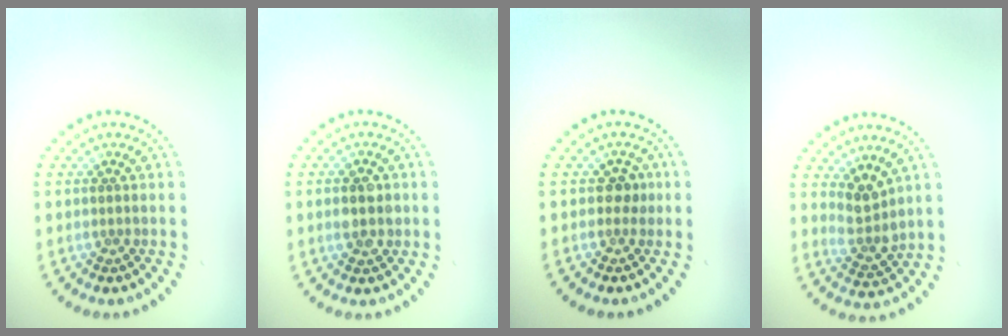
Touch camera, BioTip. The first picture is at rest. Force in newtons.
{"total": 2.9, "press": 2.9, "slide": 0.1}
{"total": 1.2, "press": 1.0, "slide": 0.6}
{"total": 2.8, "press": 2.2, "slide": 1.7}